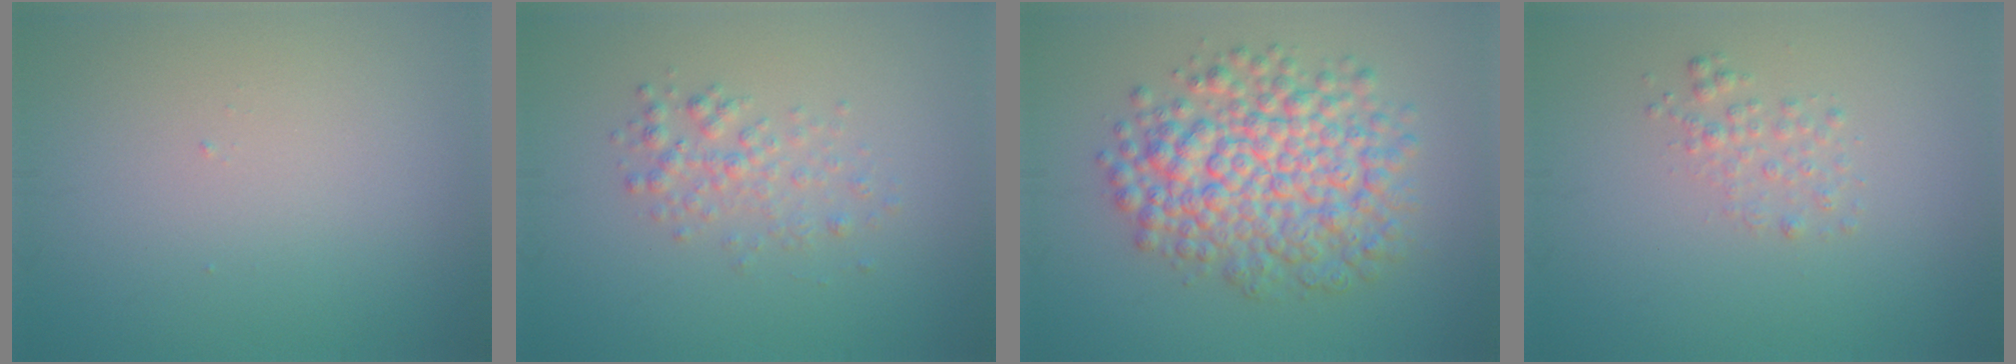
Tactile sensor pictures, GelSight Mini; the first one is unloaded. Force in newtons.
{"total": 2.0, "press": 2.0, "slide": 0.1}
{"total": 7.9, "press": 7.9, "slide": 0.2}
{"total": 1.4, "press": 1.4, "slide": 0.1}